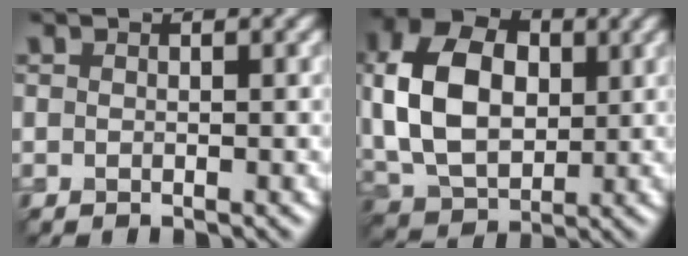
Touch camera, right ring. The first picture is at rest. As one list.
[{"total": 10.7, "force": [1.4, 7.3, 7.7], "torque": [-0.171, 0.012, 0.018]}]